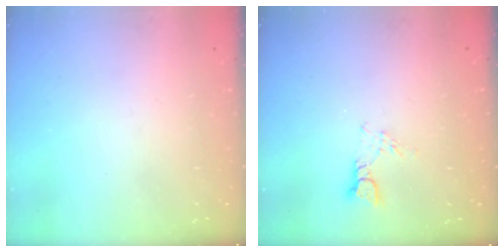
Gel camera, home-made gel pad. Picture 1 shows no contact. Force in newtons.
{"total": 3.9, "press": 3.9, "slide": 0.3}